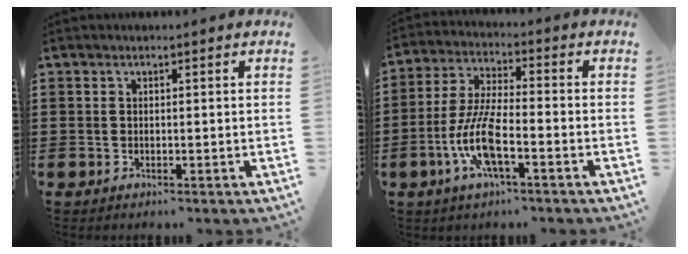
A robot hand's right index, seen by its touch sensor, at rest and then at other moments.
{"total": 9.1, "force": [-3.6, 2.3, 8.0], "torque": [-0.185, -0.011, -0.074]}